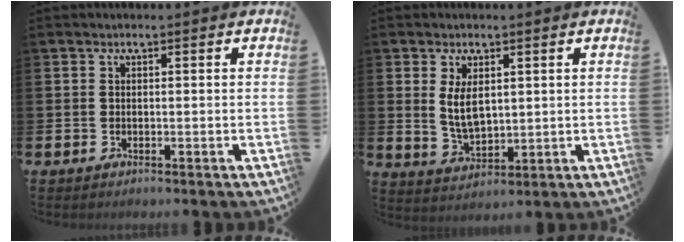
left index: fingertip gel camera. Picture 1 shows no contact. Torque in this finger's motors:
{"motor_torque": [0.73, 0.29, 0.21, 0.19]}